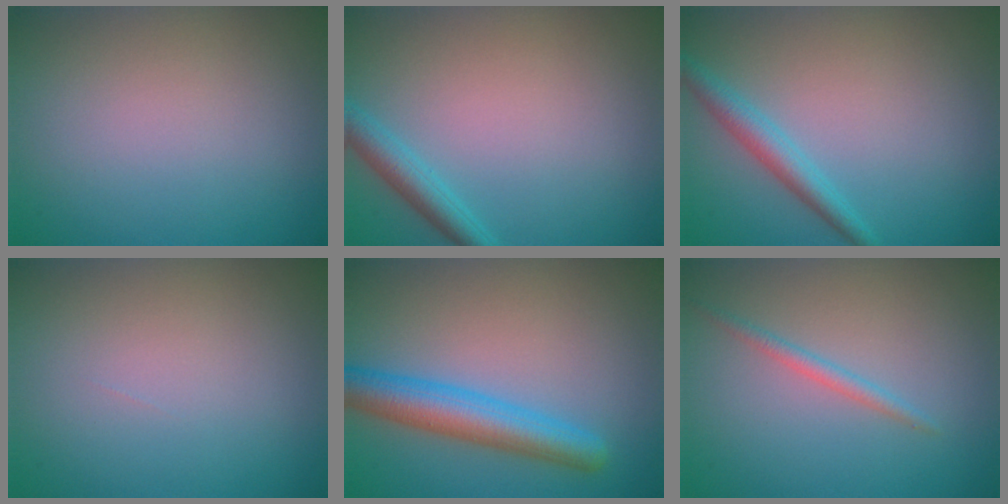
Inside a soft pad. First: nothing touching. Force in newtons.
{"total": 2.4, "press": 2.4, "slide": 0.1}
{"total": 2.4, "press": 2.4, "slide": 0.1}
{"total": 0.0}
{"total": 5.1, "press": 5.1, "slide": 0.2}
{"total": 1.3, "press": 1.3, "slide": 0.1}